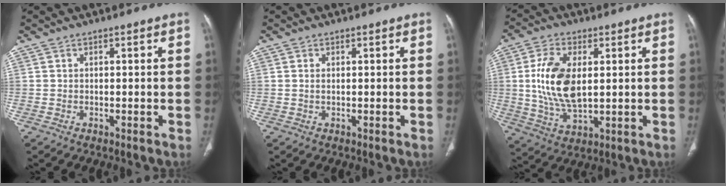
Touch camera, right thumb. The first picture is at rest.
{"total": 0.7, "force": [0.1, 0.3, 0.6], "torque": [-0.018, 0.003, 0.005]}
{"total": 12.8, "force": [1.6, 6.7, 10.8], "torque": [-0.213, -0.010, 0.037]}